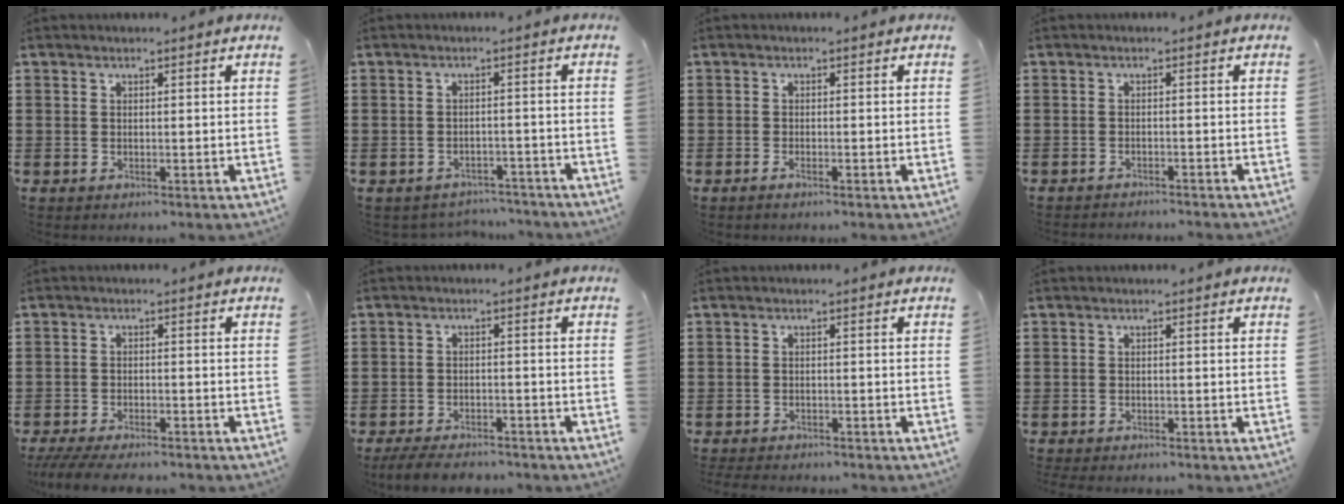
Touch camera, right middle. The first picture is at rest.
{"total": 2.4, "force": [-2.4, 0.5, -0.1], "torque": [-0.008, -0.001, -0.052]}
{"total": 0.9, "force": [-0.6, 0.1, 0.6], "torque": [-0.014, -0.004, -0.010]}
{"total": 1.3, "force": [-1.3, -0.1, 0.1], "torque": [-0.005, 0.001, -0.025]}
{"total": 3.7, "force": [-3.6, 0.3, 1.1], "torque": [-0.035, -0.008, -0.076]}
{"total": 3.8, "force": [-3.6, 0.7, 1.0], "torque": [-0.024, 0.000, -0.074]}
{"total": 1.8, "force": [-1.8, 0.1, 0.1], "torque": [-0.008, -0.002, -0.039]}
{"total": 0.9, "force": [-0.9, 0.1, 0.1], "torque": [-0.006, -0.002, -0.018]}